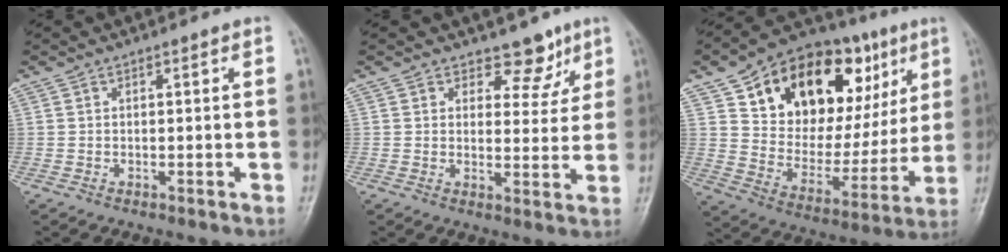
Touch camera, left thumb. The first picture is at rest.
{"total": 5.6, "force": [4.0, 3.6, 1.6], "torque": [0.018, -0.024, 0.055]}
{"total": 27.5, "force": [12.1, 16.1, 18.7], "torque": [-0.232, -0.004, 0.201]}